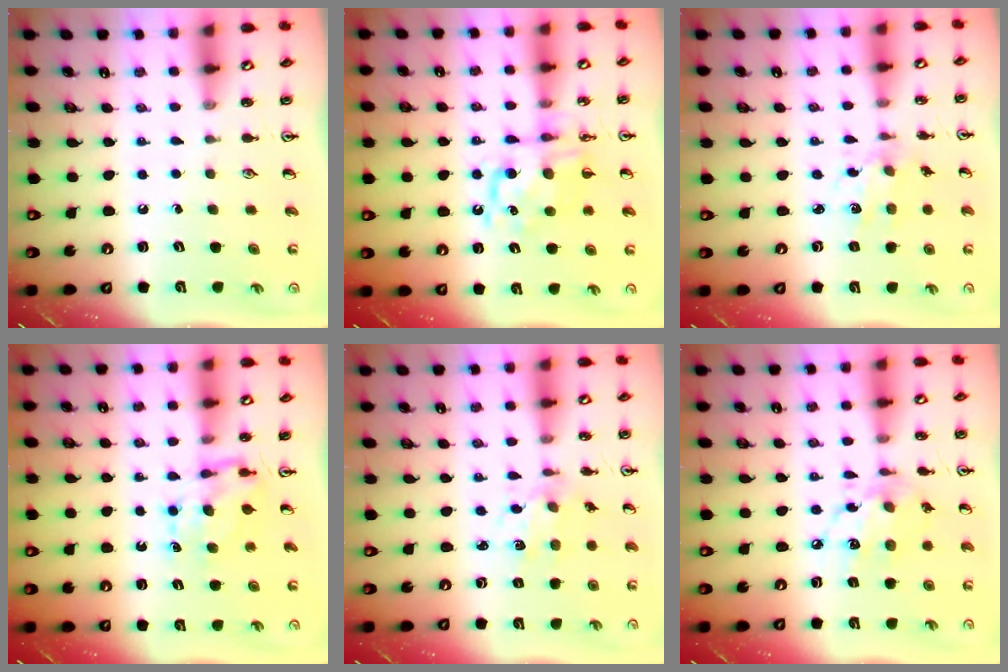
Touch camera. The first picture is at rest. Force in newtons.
{"total": 10.7, "press": 10.7, "slide": 0.4}
{"total": 3.0, "press": 2.8, "slide": 0.9}
{"total": 6.7, "press": 6.6, "slide": 0.7}
{"total": 3.7, "press": 3.7, "slide": 0.1}
{"total": 12.1, "press": 12.0, "slide": 0.7}